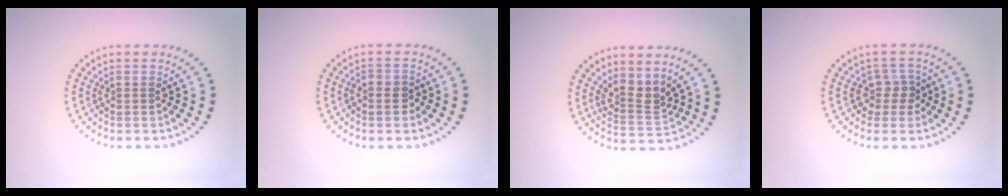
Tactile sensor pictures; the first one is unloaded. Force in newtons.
{"total": 1.3, "press": 1.2, "slide": 0.5}
{"total": 2.8, "press": 2.1, "slide": 1.9}
{"total": 2.1, "press": 1.7, "slide": 1.2}